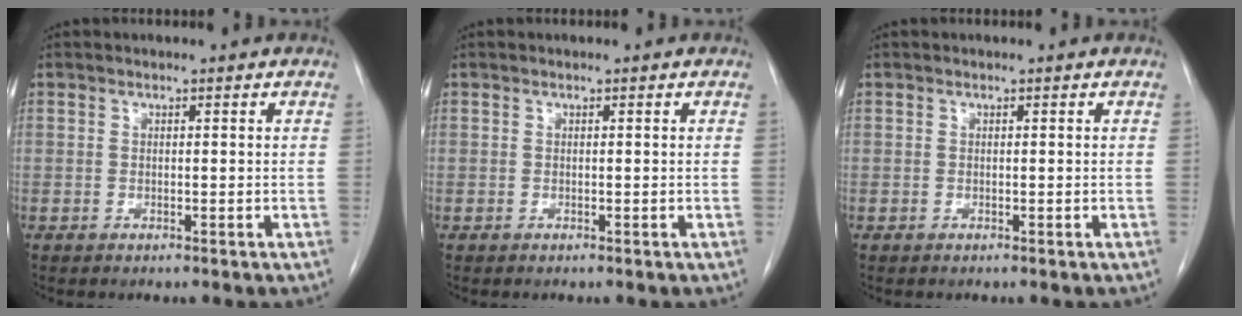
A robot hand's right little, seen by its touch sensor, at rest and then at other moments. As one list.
[{"total": 0.0}, {"total": 0.0}]